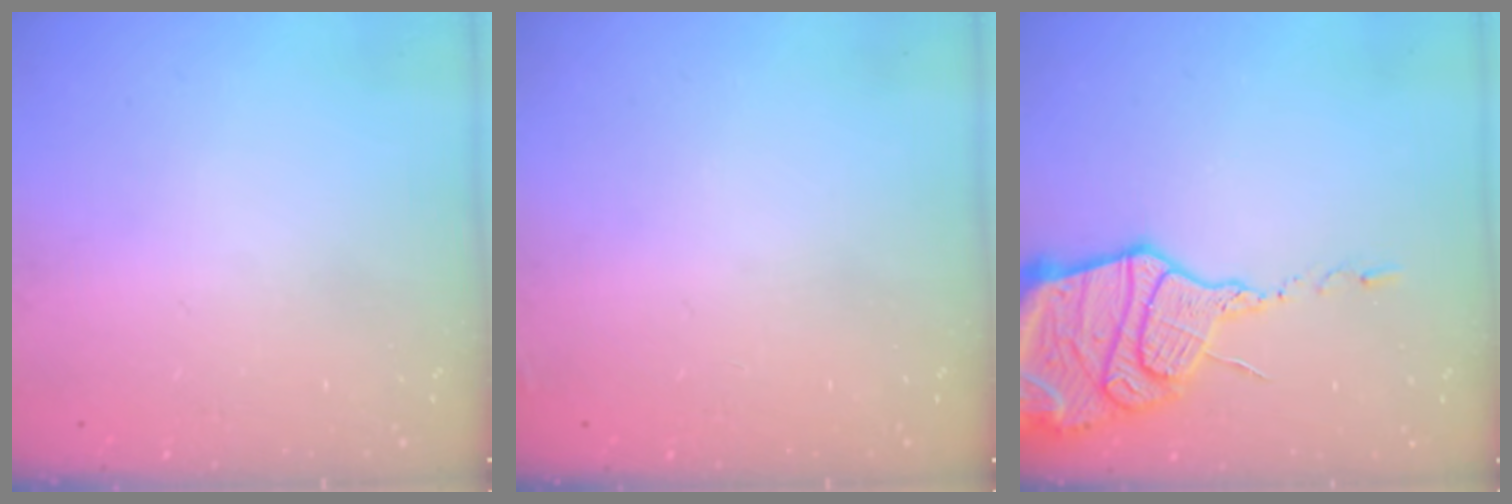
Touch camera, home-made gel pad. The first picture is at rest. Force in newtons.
{"total": 2.5, "press": 2.4, "slide": 0.8}
{"total": 21.6, "press": 21.5, "slide": 2.1}